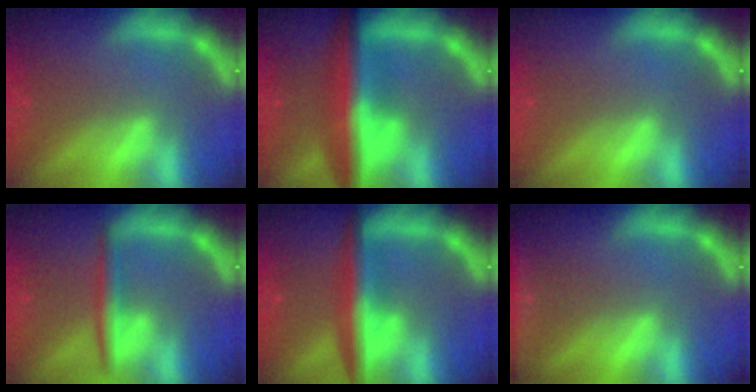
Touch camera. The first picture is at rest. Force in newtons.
{"total": 9.5}
{"total": 0.0}
{"total": 3.0}
{"total": 6.0}
{"total": 5.5}